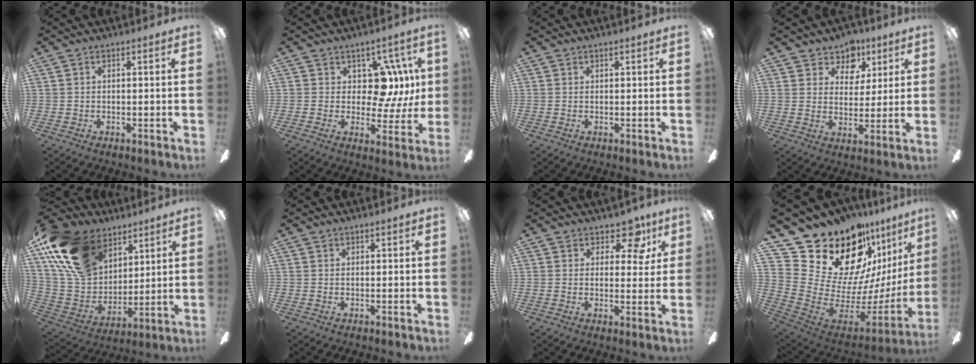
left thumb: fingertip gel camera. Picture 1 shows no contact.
{"total": 10.7, "force": [3.5, 7.0, 7.4], "torque": [-0.106, -0.013, 0.068]}
{"total": 0.0}
{"total": 8.3, "force": [5.3, 6.1, 1.9], "torque": [-0.035, -0.032, 0.101]}
{"total": 20.8, "force": [12.2, 13.1, 10.6], "torque": [-0.238, -0.042, 0.228]}
{"total": 0.0}
{"total": 7.5, "force": [4.4, 4.4, 4.2], "torque": [-0.041, -0.024, 0.072]}
{"total": 27.2, "force": [19.4, 13.8, 13.2], "torque": [-0.216, -0.172, 0.394]}